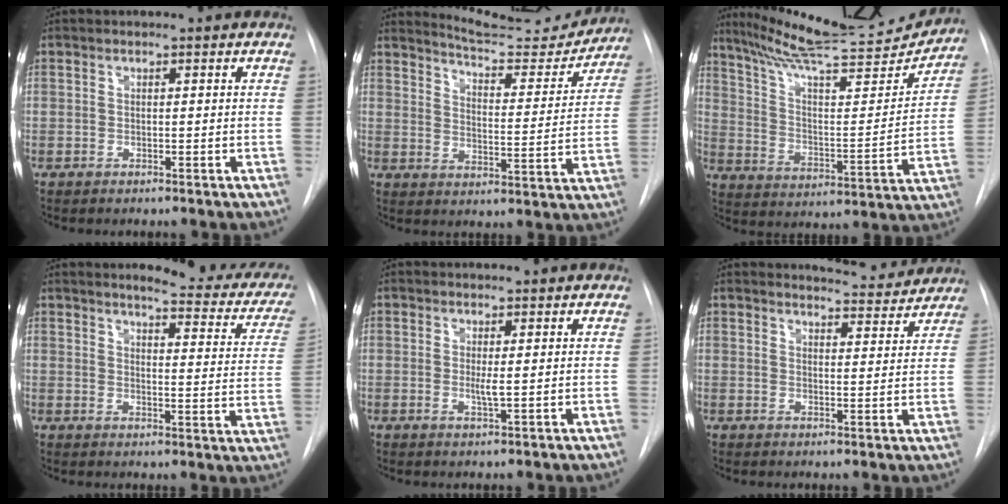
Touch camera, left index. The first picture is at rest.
{"total": 14.1, "force": [13.9, 1.3, 2.3], "torque": [-0.028, -0.040, 0.181]}
{"total": 22.9, "force": [21.1, 2.0, 8.5], "torque": [-0.143, -0.039, 0.309]}
{"total": 17.4, "force": [15.5, 3.0, 7.2], "torque": [-0.064, -0.057, 0.160]}
{"total": 1.5, "force": [0.3, 0.0, 1.5], "torque": [-0.034, -0.003, 0.008]}
{"total": 6.7, "force": [6.6, 1.0, 0.4], "torque": [-0.005, -0.012, 0.077]}